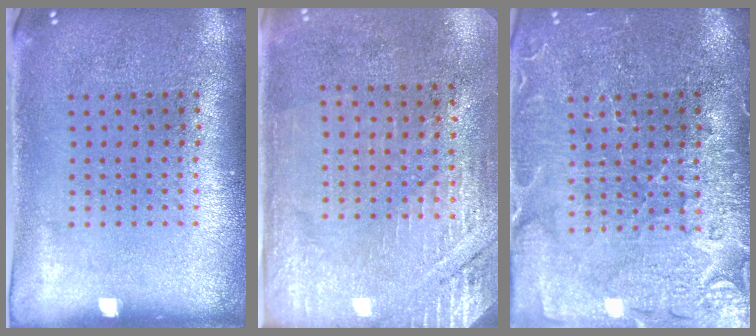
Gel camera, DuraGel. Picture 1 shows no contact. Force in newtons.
{"total": 2.8, "press": 2.6, "slide": 1.0}
{"total": 3.6, "press": 3.4, "slide": 1.2}